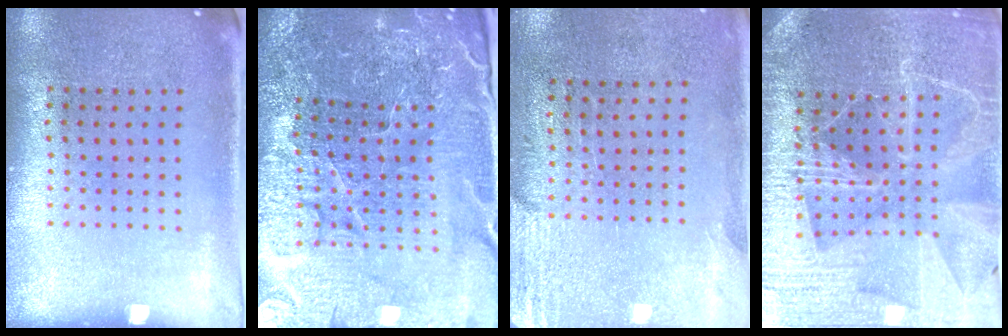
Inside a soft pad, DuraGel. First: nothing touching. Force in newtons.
{"total": 5.3, "press": 5.0, "slide": 1.8}
{"total": 2.8, "press": 2.4, "slide": 1.3}
{"total": 4.5, "press": 4.2, "slide": 1.7}